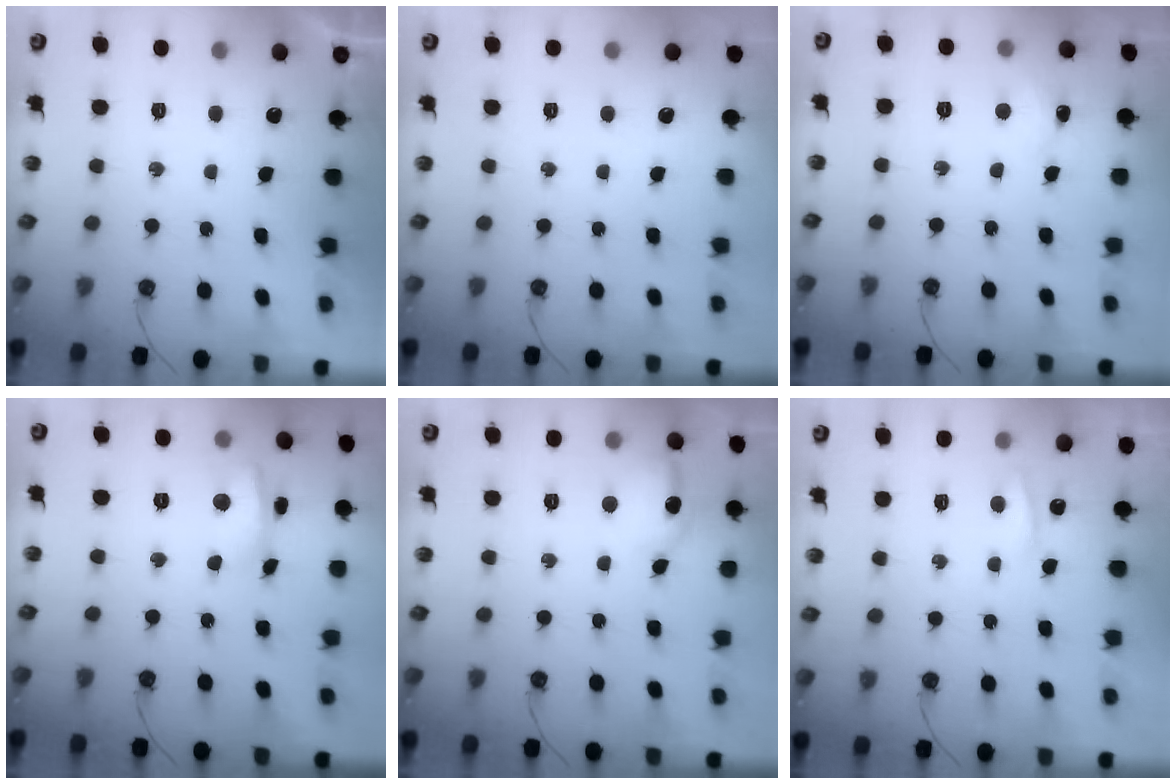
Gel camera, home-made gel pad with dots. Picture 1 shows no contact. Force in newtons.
{"total": 0.0}
{"total": 2.5, "press": 2.4, "slide": 0.5}
{"total": 9.2, "press": 9.1, "slide": 1.4}
{"total": 10.8, "press": 10.7, "slide": 1.4}
{"total": 4.5, "press": 4.4, "slide": 0.8}